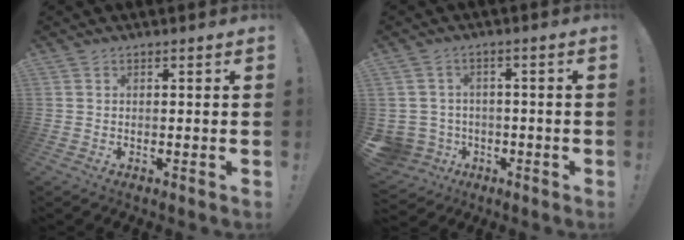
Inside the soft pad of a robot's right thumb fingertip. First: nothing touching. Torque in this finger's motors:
{"motor_torque": [-0.02, 0.08, -0.01, -0.13, 0.10]}